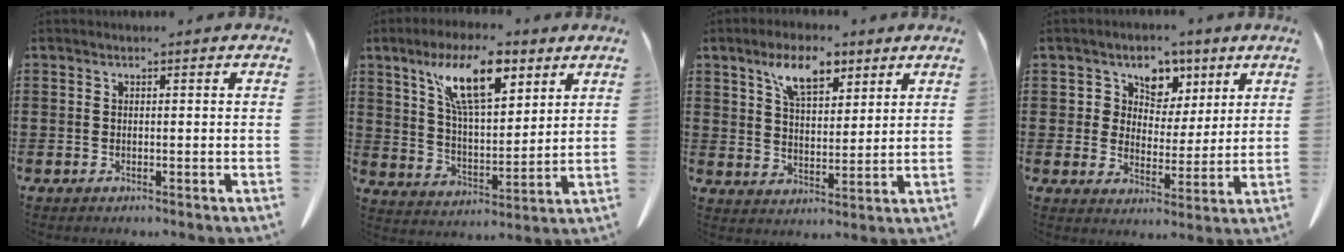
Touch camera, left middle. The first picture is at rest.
{"total": 12.8, "force": [7.6, 4.5, 9.3], "torque": [-0.178, -0.013, 0.134]}
{"total": 7.0, "force": [4.6, 3.2, 4.2], "torque": [-0.080, -0.003, 0.082]}
{"total": 5.4, "force": [3.3, 4.2, 0.6], "torque": [-0.038, -0.006, 0.057]}